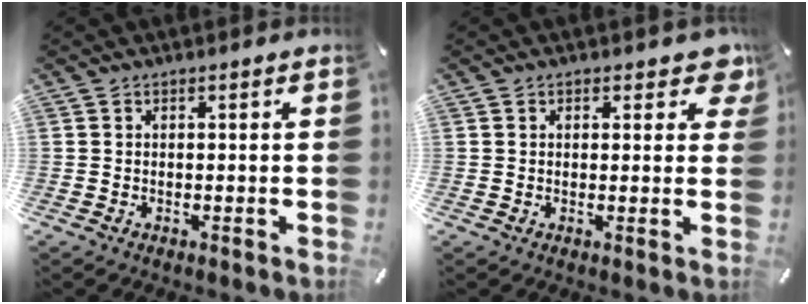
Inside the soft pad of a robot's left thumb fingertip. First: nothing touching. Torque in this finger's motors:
{"motor_torque": [0.32, -0.22, -0.05, 0.03, 0.00]}